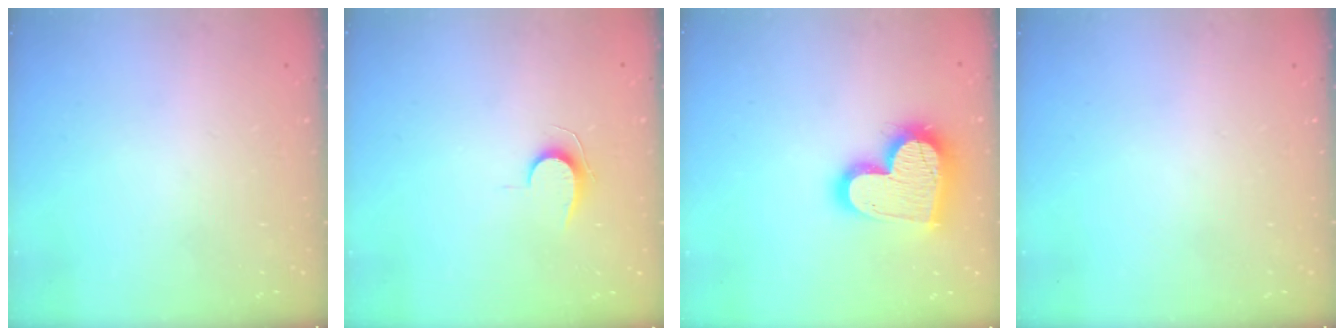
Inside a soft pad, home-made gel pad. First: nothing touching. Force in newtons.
{"total": 5.7, "press": 5.7, "slide": 0.6}
{"total": 18.8, "press": 18.7, "slide": 1.6}
{"total": 0.0}